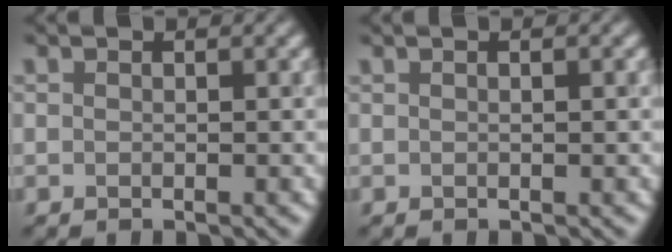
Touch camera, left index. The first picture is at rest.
{"total": 0.7, "force": [0.1, 0.1, 0.7], "torque": [-0.010, 0.002, 0.000]}